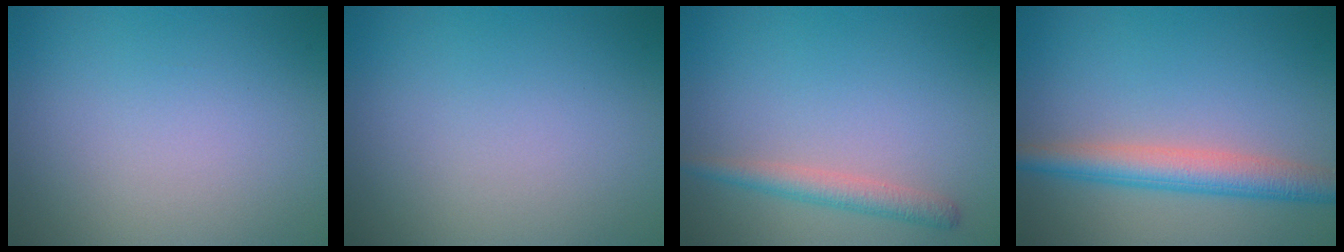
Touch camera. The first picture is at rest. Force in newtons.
{"total": 0.0}
{"total": 2.1, "press": 2.1, "slide": 0.1}
{"total": 4.3, "press": 4.3, "slide": 0.1}